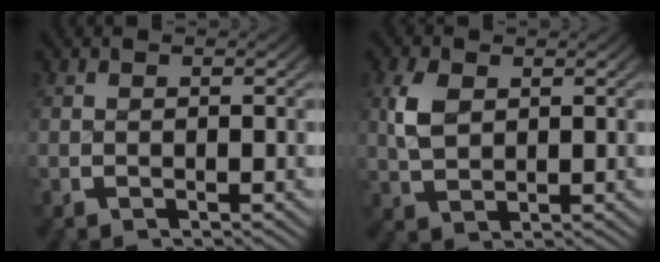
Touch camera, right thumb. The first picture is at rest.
{"total": 3.1, "force": [1.1, 2.1, 2.1], "torque": [-0.048, -0.005, 0.029]}